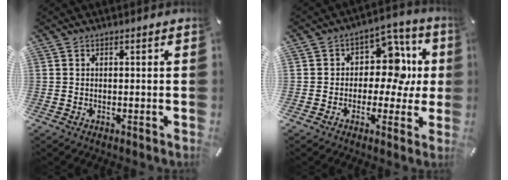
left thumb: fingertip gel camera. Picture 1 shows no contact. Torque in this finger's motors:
{"motor_torque": [0.12, 0.04, 0.20, 0.23, 0.00]}